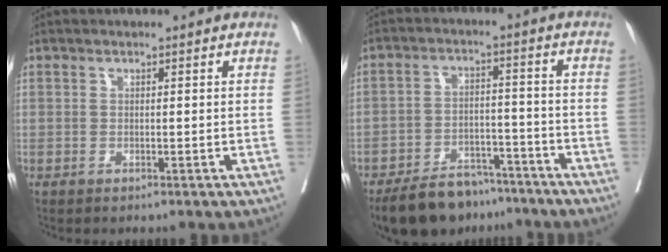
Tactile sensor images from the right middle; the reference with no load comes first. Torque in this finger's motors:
{"motor_torque": [0.02, -0.40, 0.25, 0.07]}